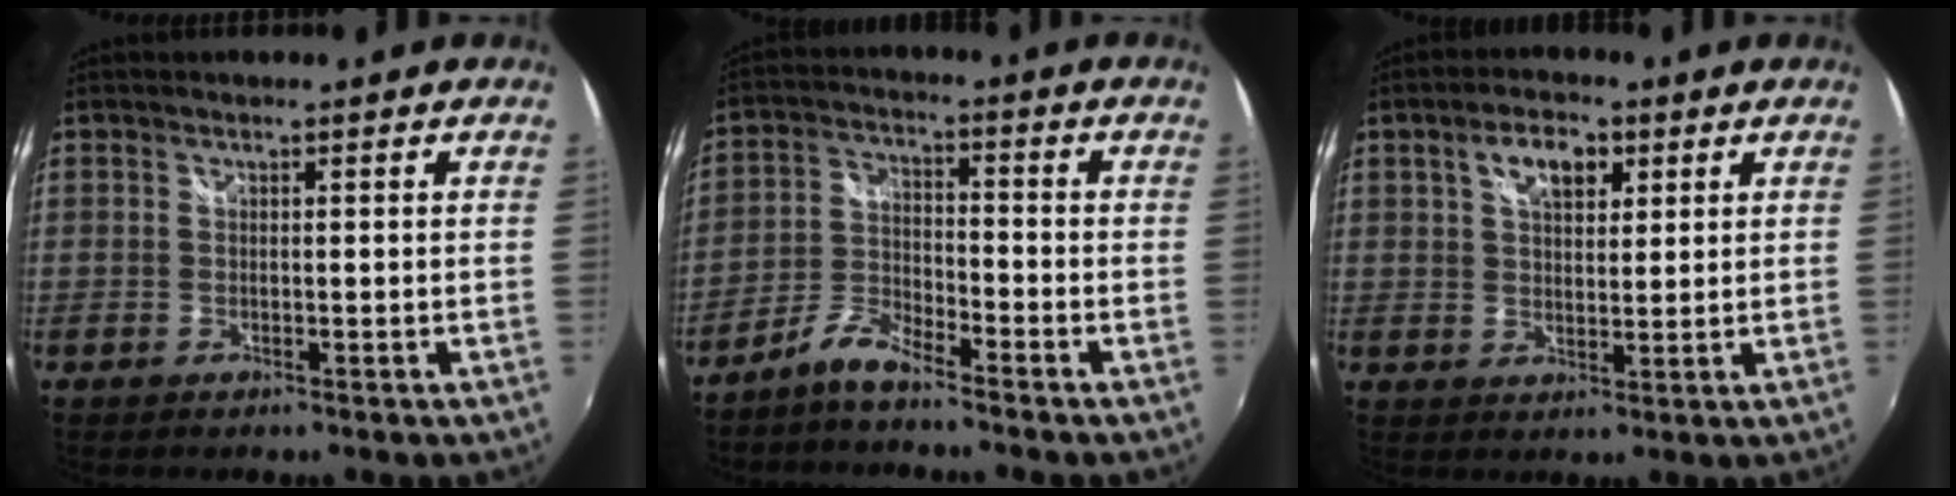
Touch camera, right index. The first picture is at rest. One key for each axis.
{"total": 5.4, "fx": -4.7, "fy": 1.0, "fz": 2.4, "tx": -0.058, "ty": 0.010, "tz": -0.099}
{"total": 6.5, "fx": 3.0, "fy": 3.6, "fz": 4.5, "tx": -0.076, "ty": 0.017, "tz": 0.050}